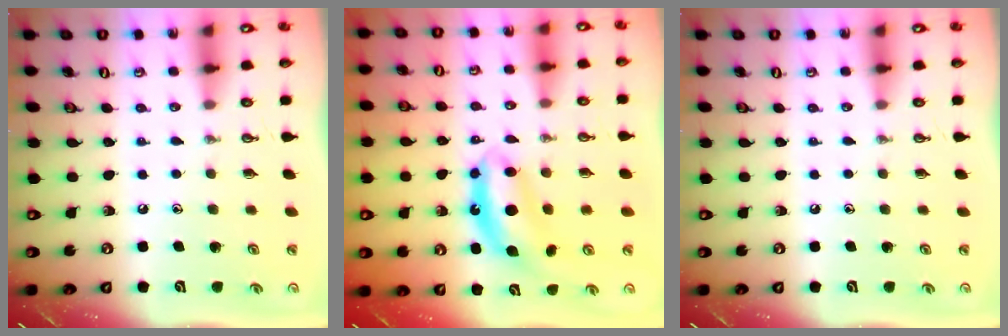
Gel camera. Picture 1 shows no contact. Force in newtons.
{"total": 9.2, "press": 9.1, "slide": 0.6}
{"total": 0.0}